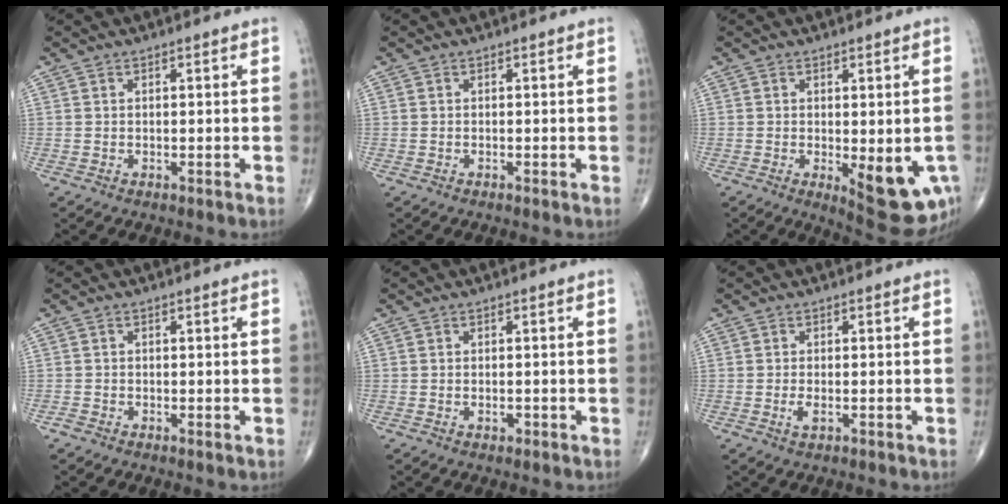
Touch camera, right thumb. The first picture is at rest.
{"total": 0.0}
{"total": 10.2, "force": [-2.7, 3.7, 9.1], "torque": [-0.101, -0.018, -0.026]}
{"total": 0.9, "force": [-0.5, 0.5, 0.6], "torque": [-0.008, -0.002, -0.013]}
{"total": 0.9, "force": [-0.3, 0.5, 0.7], "torque": [-0.011, -0.001, -0.006]}
{"total": 1.8, "force": [-0.5, 0.6, 1.6], "torque": [-0.035, -0.004, -0.010]}